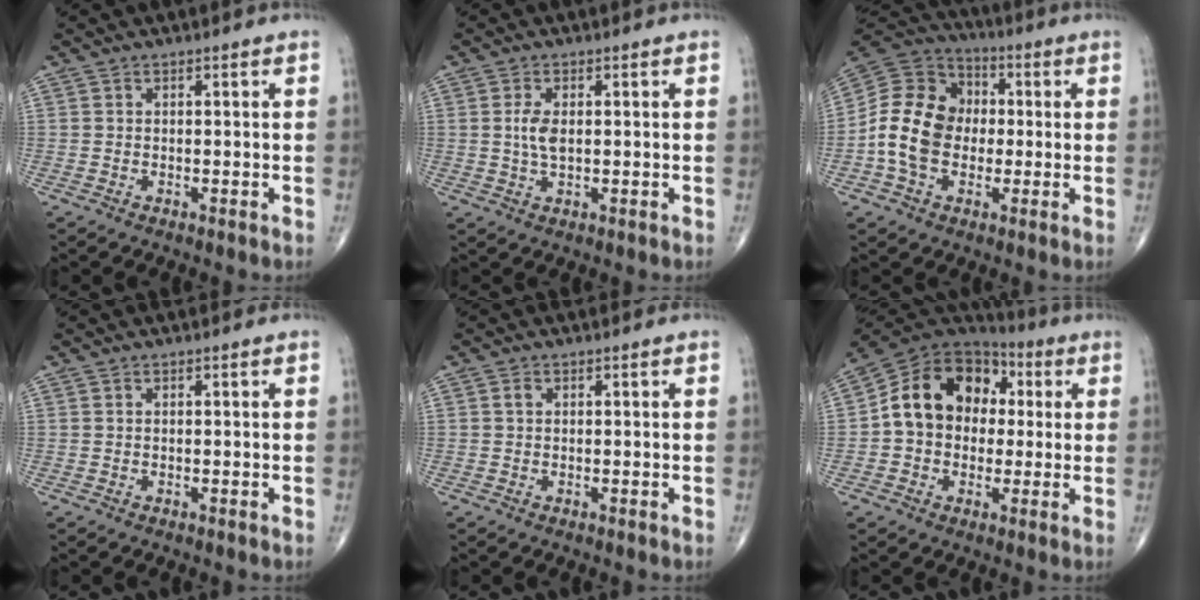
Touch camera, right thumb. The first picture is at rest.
{"total": 4.0, "force": [0.5, 2.0, 3.4], "torque": [-0.073, -0.002, 0.012]}
{"total": 14.5, "force": [-1.2, 11.3, 9.0], "torque": [-0.147, 0.032, -0.029]}
{"total": 0.0}
{"total": 0.9, "force": [0.2, 0.7, 0.5], "torque": [-0.009, 0.003, 0.003]}
{"total": 16.4, "force": [1.6, 12.8, 10.1], "torque": [-0.141, 0.039, 0.019]}